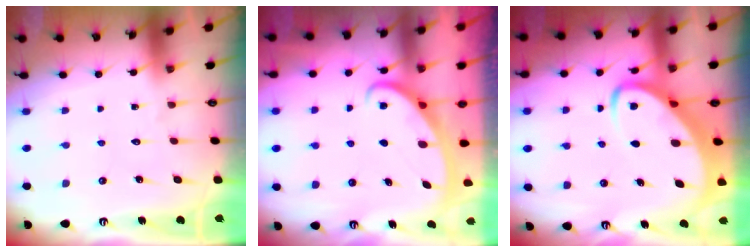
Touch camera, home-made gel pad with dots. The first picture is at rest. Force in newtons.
{"total": 2.6, "press": 2.6, "slide": 0.5}
{"total": 5.5, "press": 5.5, "slide": 0.5}